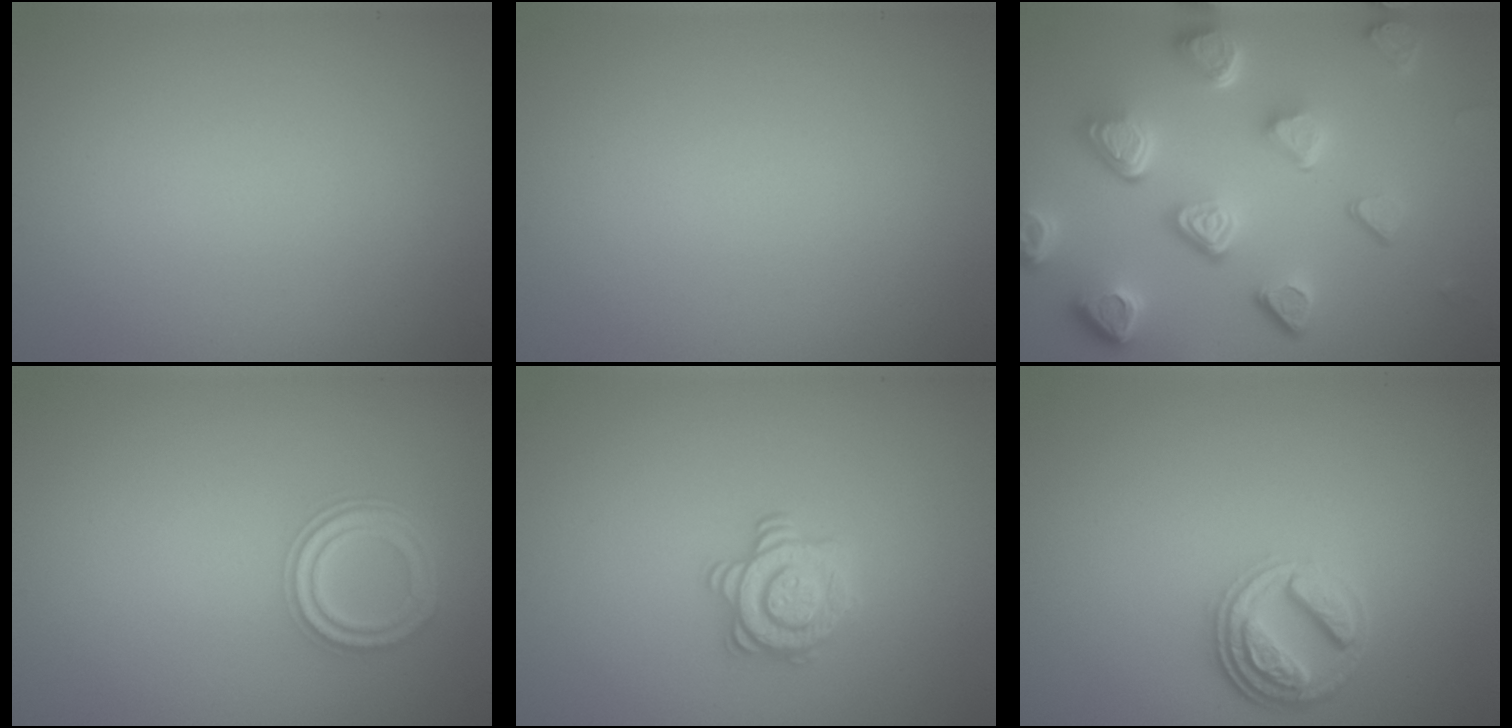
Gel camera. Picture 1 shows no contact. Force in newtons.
{"total": 0.0}
{"total": 7.6, "press": 5.7, "slide": 5.1}
{"total": 3.5, "press": 2.9, "slide": 2.0}
{"total": 2.8, "press": 2.7, "slide": 0.9}
{"total": 4.1, "press": 3.2, "slide": 2.6}